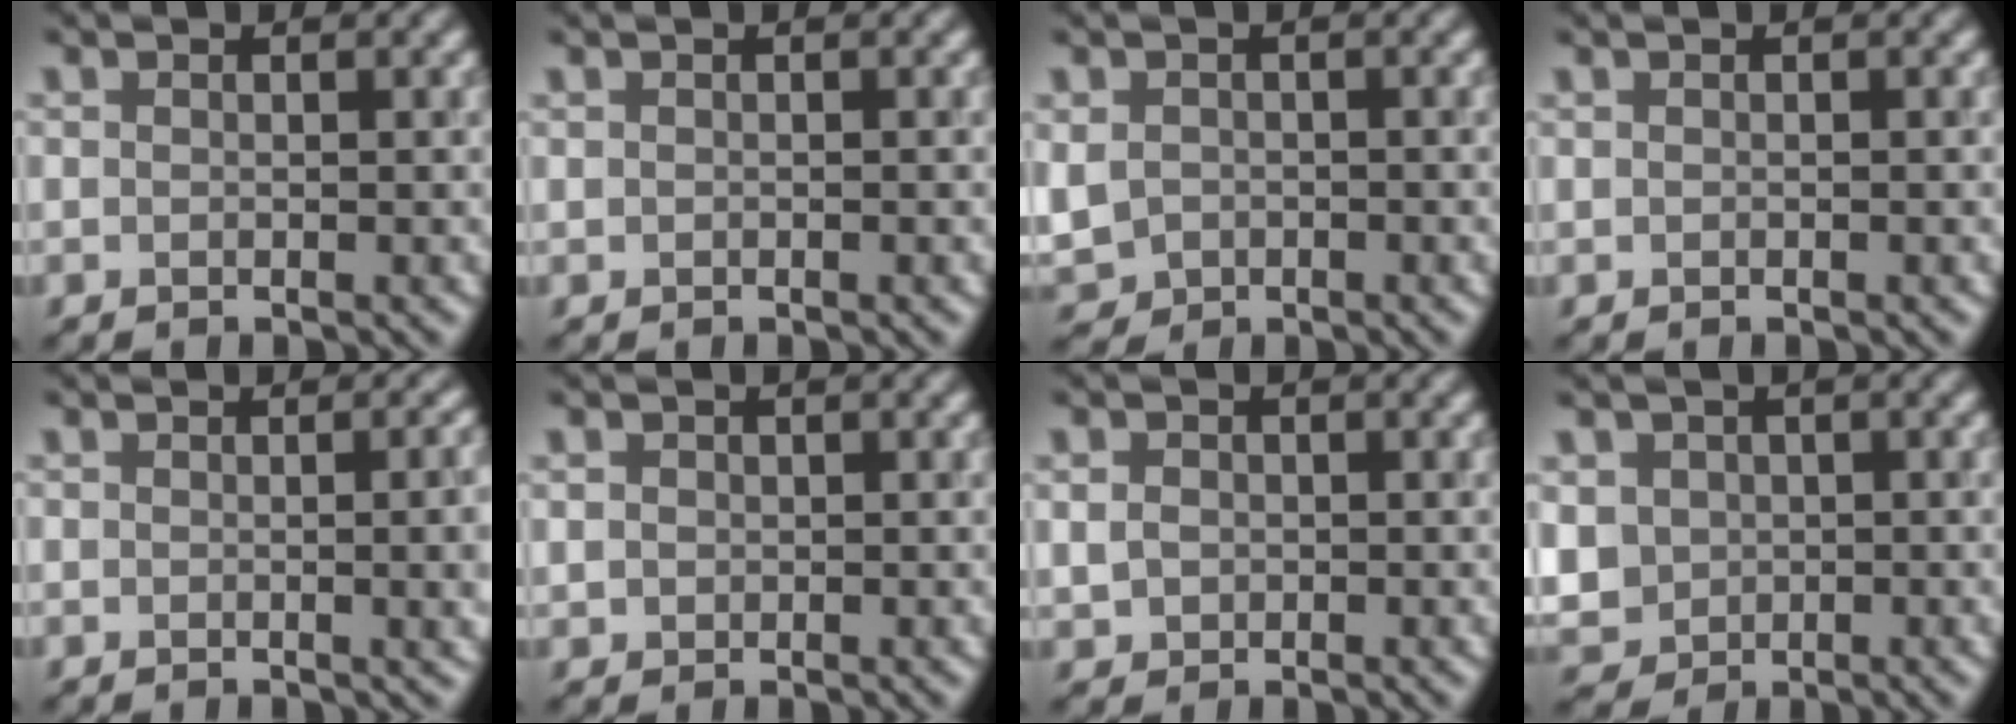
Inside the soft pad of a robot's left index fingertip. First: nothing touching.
{"total": 0.0}
{"total": 2.7, "force": [-0.6, 2.3, 1.2], "torque": [-0.026, -0.003, -0.010]}
{"total": 0.0}
{"total": 3.8, "force": [-0.4, 1.7, 3.4], "torque": [-0.030, -0.008, 0.002]}
{"total": 1.0, "force": [0.3, 0.9, 0.3], "torque": [-0.003, 0.004, 0.008]}
{"total": 1.6, "force": [0.0, 1.4, 0.8], "torque": [-0.015, 0.002, 0.000]}
{"total": 4.4, "force": [0.0, 4.0, 1.8], "torque": [-0.049, 0.006, -0.007]}